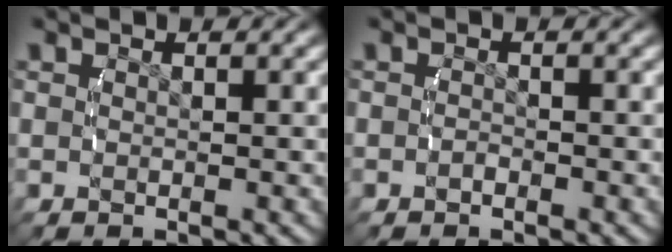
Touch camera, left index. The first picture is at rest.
{"total": 0.6, "force": [-0.6, 0.0, 0.1], "torque": [-0.005, -0.003, -0.010]}